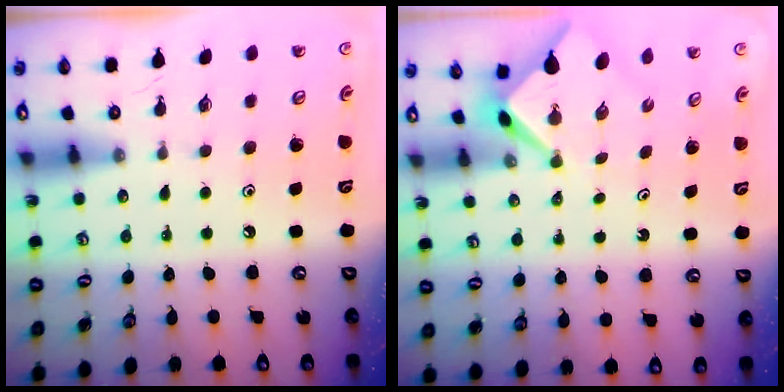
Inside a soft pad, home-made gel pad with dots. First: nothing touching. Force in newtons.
{"total": 2.9, "press": 2.9, "slide": 0.4}